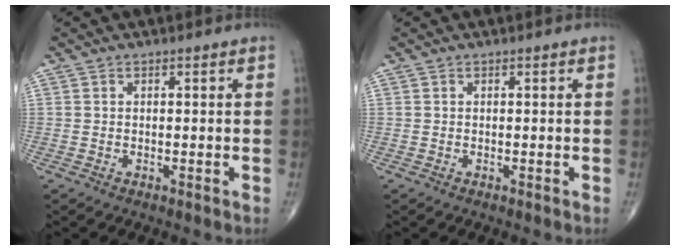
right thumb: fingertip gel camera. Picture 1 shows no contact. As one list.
[{"total": 0.0}]